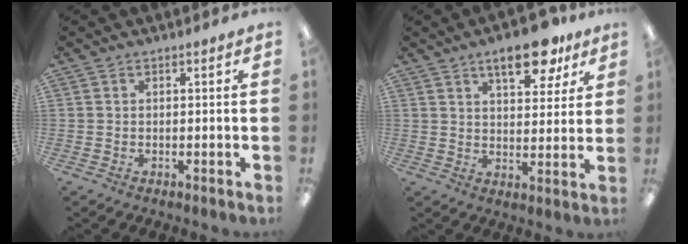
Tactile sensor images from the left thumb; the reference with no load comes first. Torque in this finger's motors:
{"motor_torque": [1.35, 1.19, 0.90, -0.89, 0.08]}